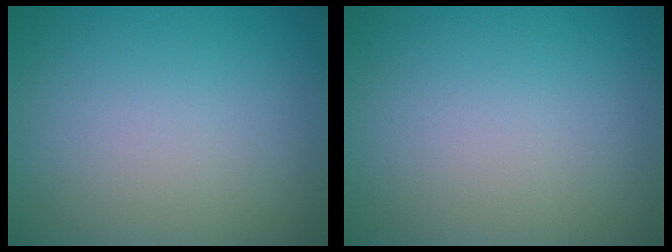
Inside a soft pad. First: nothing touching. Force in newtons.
{"total": 0.0}